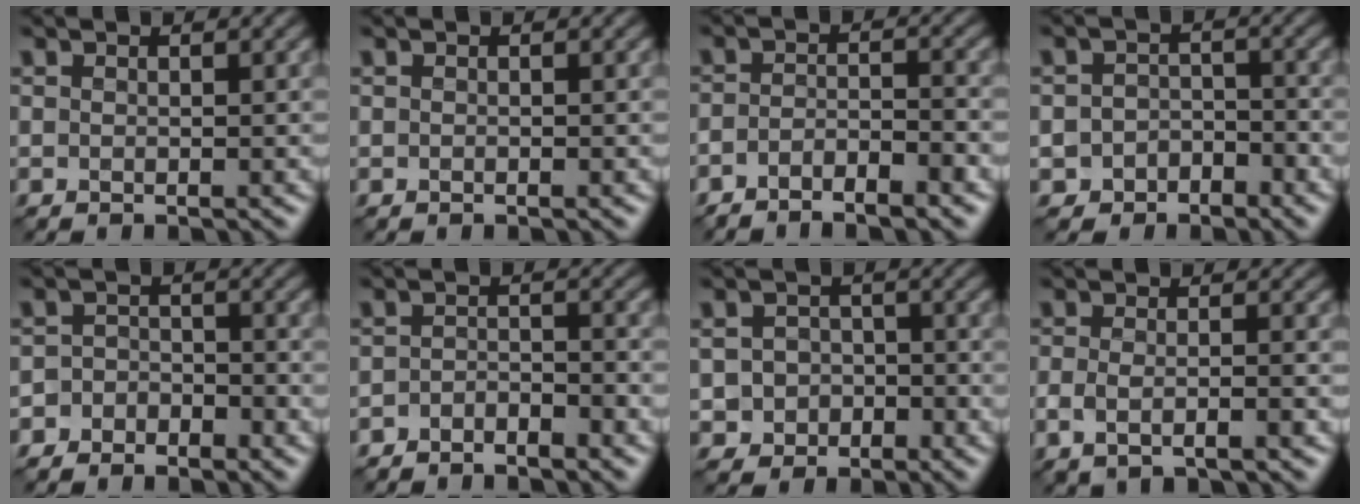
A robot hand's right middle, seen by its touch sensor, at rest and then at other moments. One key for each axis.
{"total": 0.0}
{"total": 3.3, "fx": -2.6, "fy": 0.5, "fz": 2.0, "tx": -0.034, "ty": 0.001, "tz": -0.046}
{"total": 2.8, "fx": -2.0, "fy": 1.8, "fz": 0.5, "tx": 0.009, "ty": 0.011, "tz": -0.042}
{"total": 2.6, "fx": -2.0, "fy": 1.6, "fz": 0.5, "tx": 0.020, "ty": 0.009, "tz": -0.043}
{"total": 2.2, "fx": -1.9, "fy": 0.5, "fz": 0.9, "tx": -0.015, "ty": 0.005, "tz": -0.039}
{"total": 2.4, "fx": -1.0, "fy": 2.1, "fz": 0.6, "tx": 0.007, "ty": 0.002, "tz": -0.018}
{"total": 3.0, "fx": -1.2, "fy": 1.1, "fz": 2.5, "tx": -0.045, "ty": -0.004, "tz": -0.016}